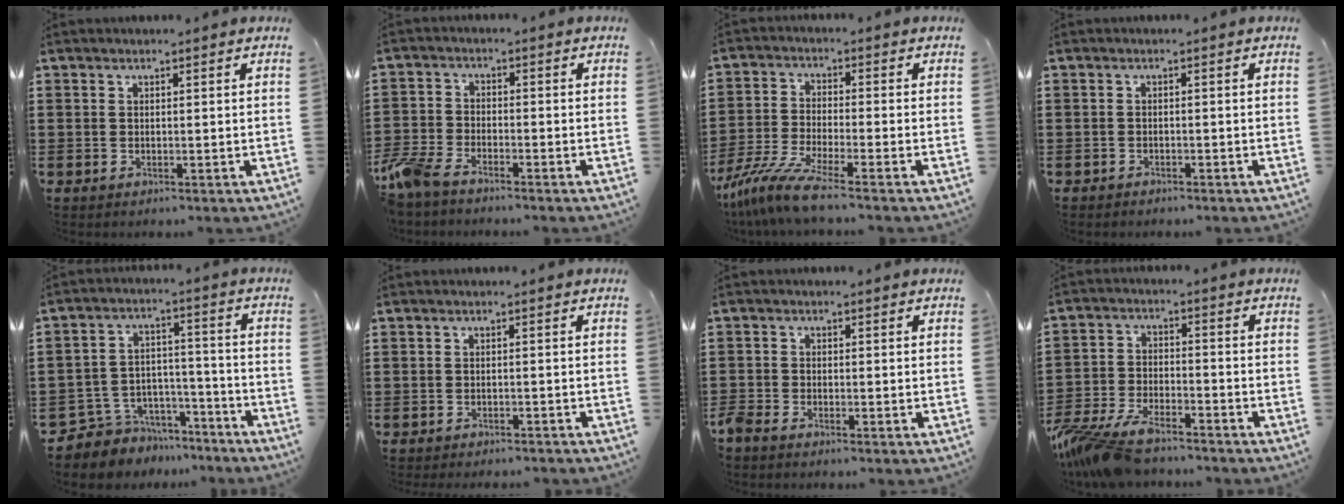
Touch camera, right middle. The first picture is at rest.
{"total": 4.8, "force": [-4.2, 1.2, 2.0], "torque": [-0.069, -0.007, -0.091]}
{"total": 7.2, "force": [-5.9, 0.0, 4.1], "torque": [-0.103, -0.022, -0.121]}
{"total": 0.7, "force": [-0.7, 0.2, 0.0], "torque": [-0.001, 0.001, -0.015]}
{"total": 5.9, "force": [-5.3, 2.5, -0.4], "torque": [-0.007, 0.009, -0.110]}
{"total": 1.2, "force": [-1.2, 0.0, 0.1], "torque": [-0.005, 0.000, -0.024]}
{"total": 1.6, "force": [-1.5, 0.3, 0.5], "torque": [-0.027, -0.004, -0.035]}
{"total": 8.1, "force": [-7.2, 1.9, 3.2], "torque": [-0.089, 0.003, -0.146]}